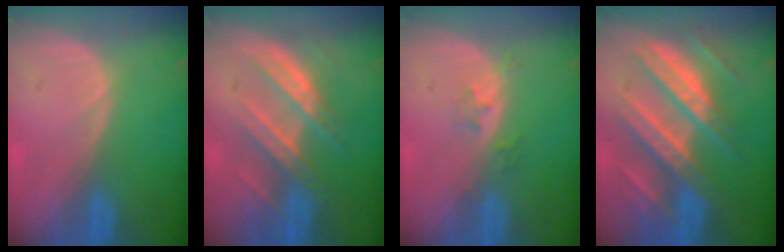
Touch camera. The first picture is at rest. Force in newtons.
{"total": 7.4, "press": 7.1, "slide": 2.1}
{"total": 2.1, "press": 1.8, "slide": 1.2}
{"total": 11.1, "press": 11.0, "slide": 1.0}